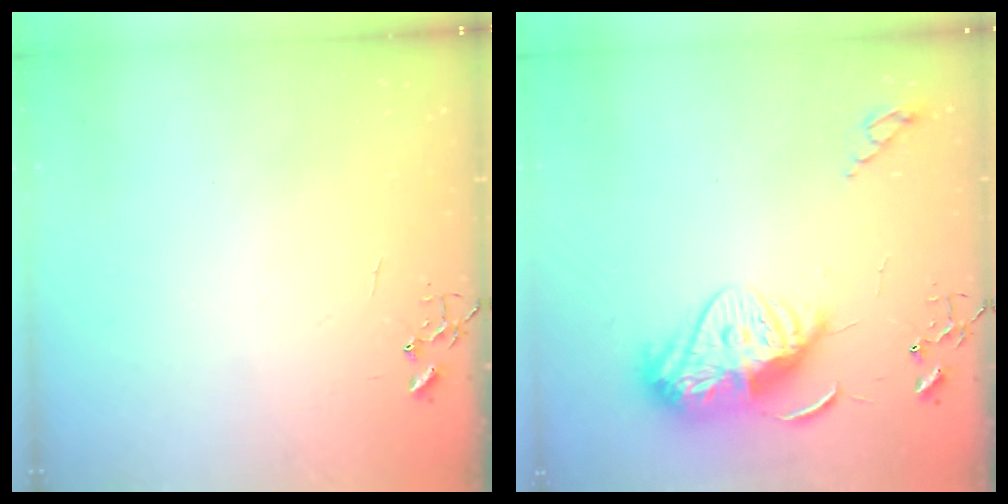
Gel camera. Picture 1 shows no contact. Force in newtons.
{"total": 16.0, "press": 16.0, "slide": 0.9}